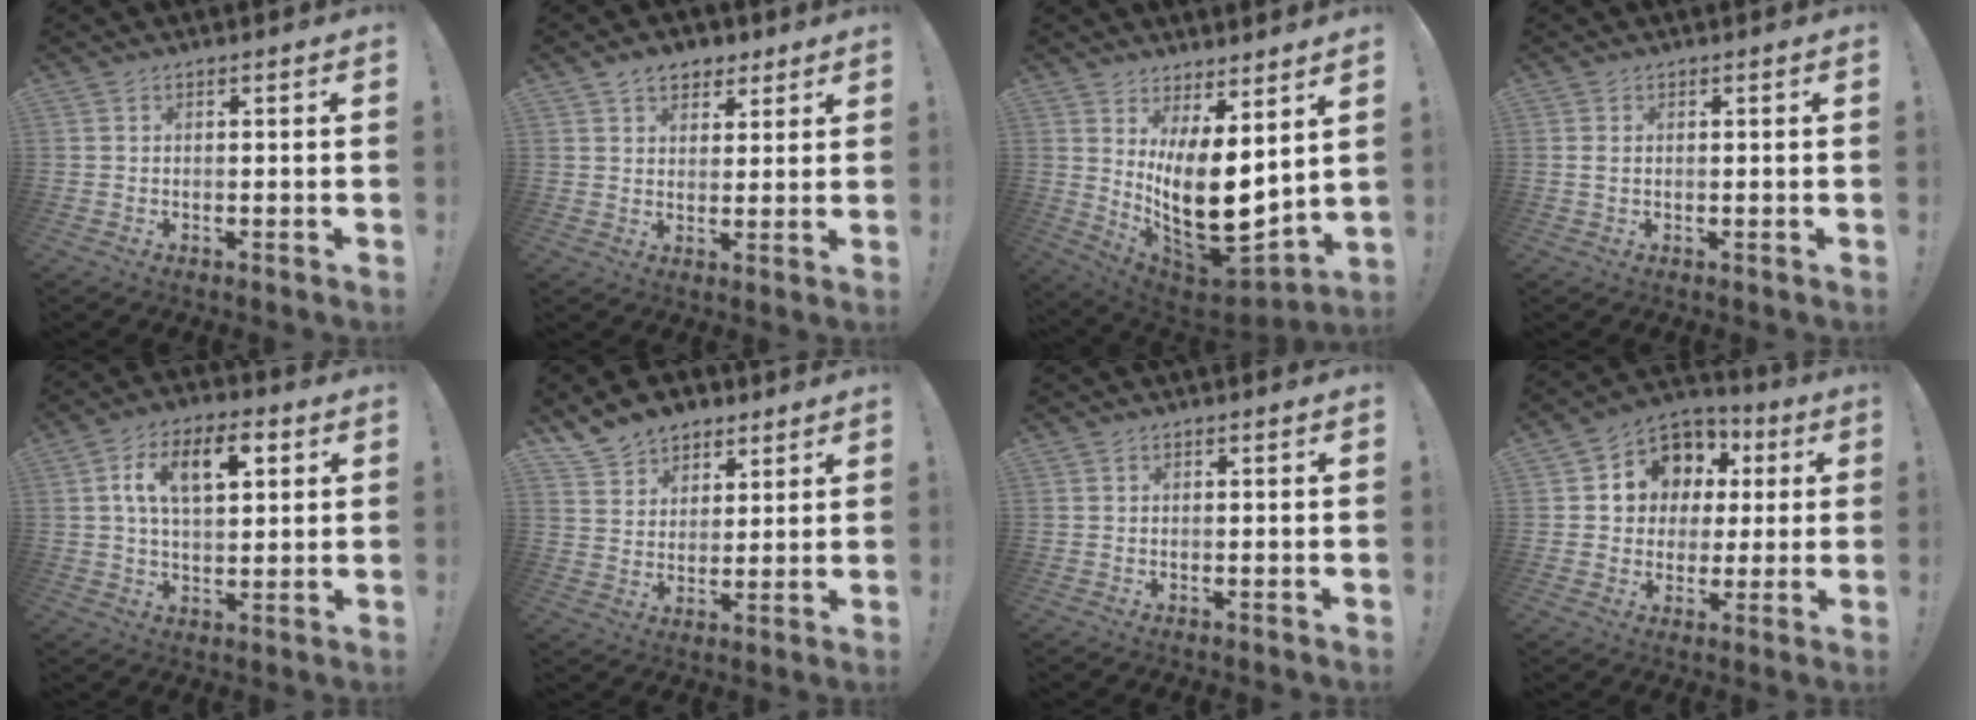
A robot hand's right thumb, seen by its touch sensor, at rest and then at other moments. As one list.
[{"total": 6.8, "force": [4.2, 4.8, 2.4], "torque": [-0.030, -0.016, 0.078]}, {"total": 17.8, "force": [0.6, 8.1, 15.8], "torque": [-0.268, -0.041, 0.026]}, {"total": 0.9, "force": [0.3, 0.4, 0.7], "torque": [-0.014, 0.001, 0.004]}, {"total": 12.8, "force": [4.3, 6.8, 9.9], "torque": [-0.156, 0.009, 0.074]}, {"total": 10.3, "force": [7.7, 6.6, 2.0], "torque": [-0.043, -0.053, 0.154]}, {"total": 0.0}, {"total": 11.1, "force": [3.5, 9.8, 3.7], "torque": [-0.054, -0.023, 0.078]}]